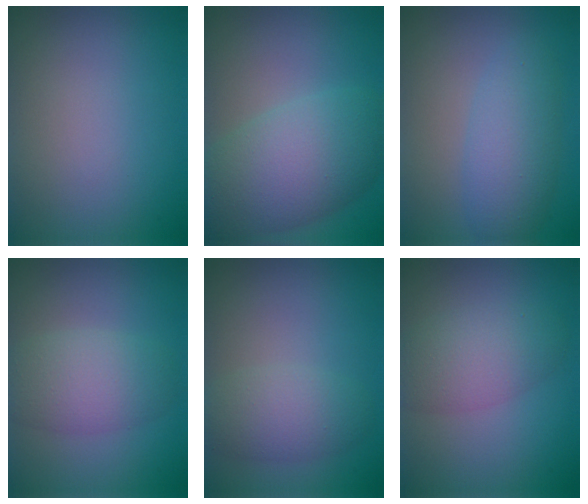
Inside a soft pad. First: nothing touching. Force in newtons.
{"total": 8.2, "press": 8.2, "slide": 0.4}
{"total": 4.2, "press": 4.2, "slide": 0.1}
{"total": 4.4, "press": 4.4, "slide": 0.2}
{"total": 3.2, "press": 3.2, "slide": 0.2}
{"total": 4.2, "press": 4.2, "slide": 0.1}